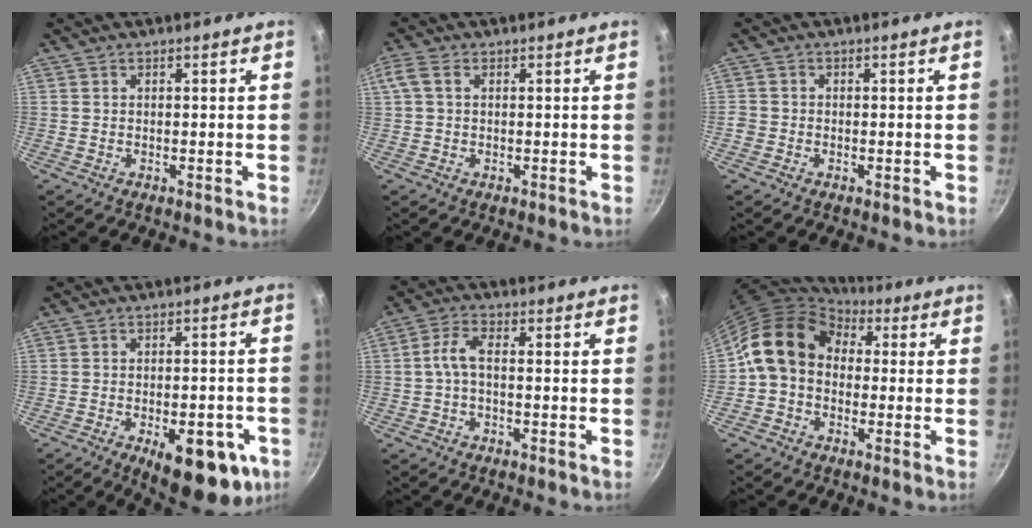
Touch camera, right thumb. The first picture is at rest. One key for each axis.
{"total": 3.3, "fx": 0.9, "fy": 2.0, "fz": 2.5, "tx": -0.056, "ty": 0.011, "tz": 0.016}
{"total": 1.7, "fx": -0.8, "fy": 1.4, "fz": 0.5, "tx": -0.009, "ty": 0.001, "tz": -0.018}
{"total": 15.6, "fx": -6.2, "fy": 7.1, "fz": 12.4, "tx": -0.120, "ty": 0.010, "tz": -0.073}
{"total": 4.2, "fx": -0.7, "fy": 1.8, "fz": 3.8, "tx": -0.087, "ty": 0.021, "tz": -0.023}
{"total": 12.1, "fx": 1.5, "fy": 9.6, "fz": 7.3, "tx": -0.101, "ty": 0.030, "tz": 0.004}